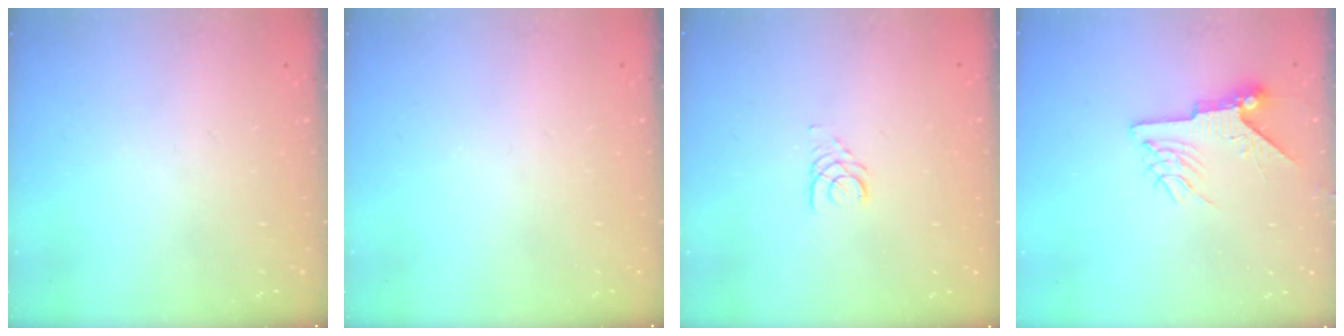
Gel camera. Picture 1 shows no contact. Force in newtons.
{"total": 0.0}
{"total": 2.5, "press": 2.5, "slide": 0.3}
{"total": 7.2, "press": 7.2, "slide": 0.9}